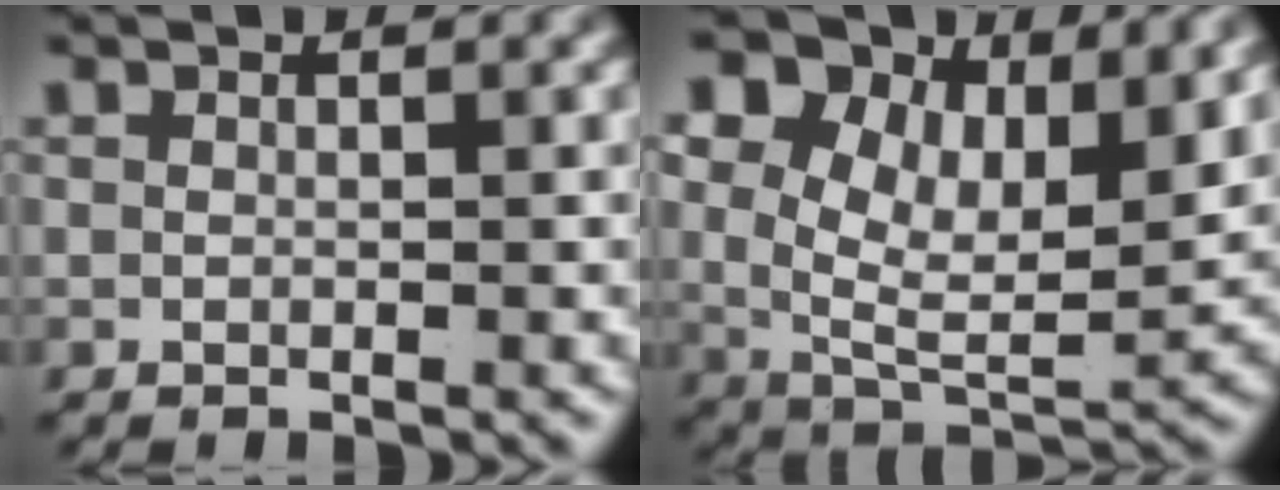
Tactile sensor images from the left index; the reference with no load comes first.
{"total": 14.0, "force": [3.5, 9.9, 9.3], "torque": [-0.165, -0.016, 0.048]}